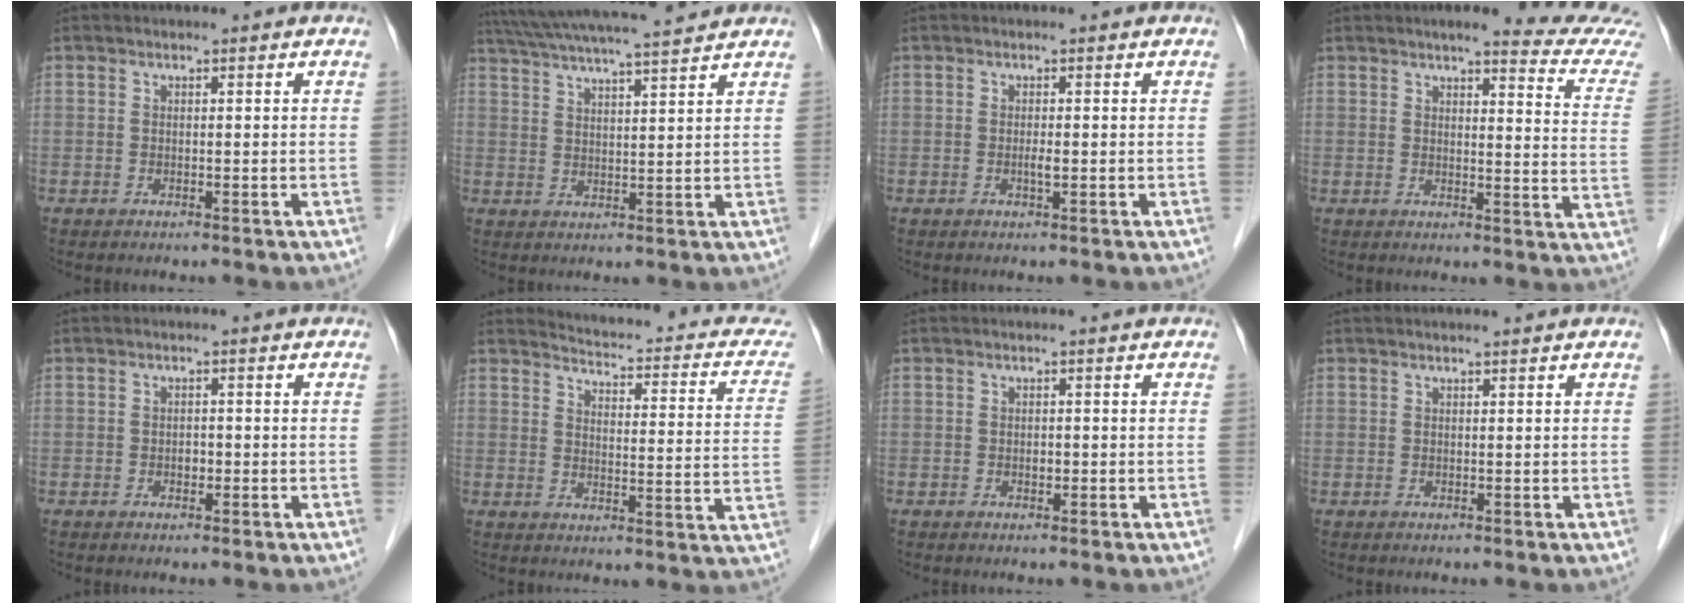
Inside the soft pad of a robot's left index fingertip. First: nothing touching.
{"total": 14.2, "force": [12.7, 0.1, 6.3], "torque": [-0.122, 0.025, 0.191]}
{"total": 1.0, "force": [-0.6, 0.0, 0.8], "torque": [-0.018, -0.007, -0.009]}
{"total": 12.3, "force": [11.5, -0.7, 4.2], "torque": [-0.042, -0.072, 0.107]}
{"total": 1.1, "force": [-0.8, 0.6, 0.5], "torque": [-0.010, -0.003, -0.013]}
{"total": 15.5, "force": [13.9, 3.8, 5.9], "torque": [-0.062, -0.036, 0.137]}
{"total": 0.8, "force": [-0.6, 0.4, 0.4], "torque": [-0.008, -0.004, -0.010]}
{"total": 1.6, "force": [1.4, -0.3, 0.8], "torque": [-0.009, 0.008, 0.021]}